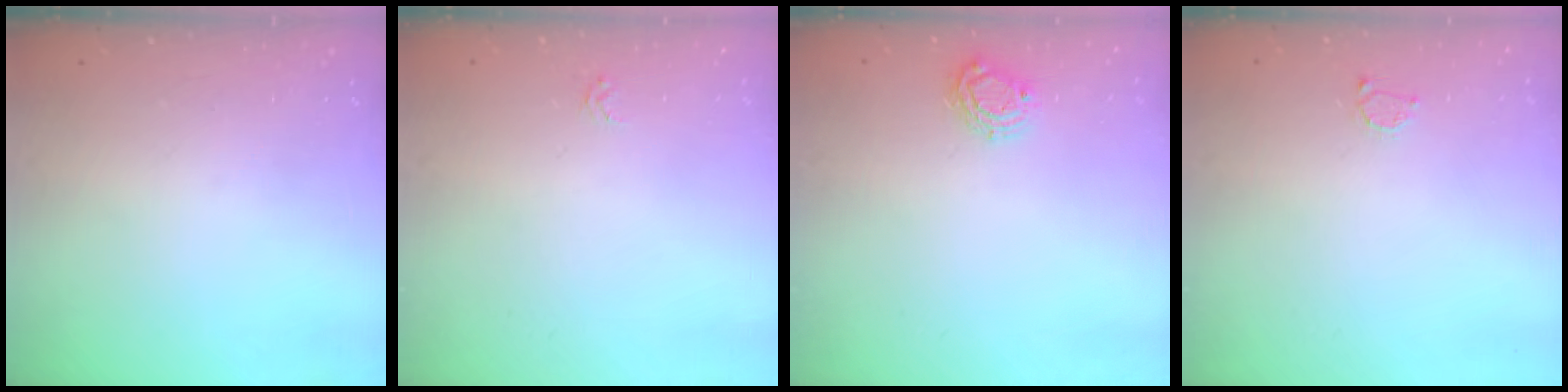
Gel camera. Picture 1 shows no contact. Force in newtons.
{"total": 1.9, "press": 1.9, "slide": 0.2}
{"total": 6.3, "press": 6.3, "slide": 0.4}
{"total": 2.6, "press": 2.5, "slide": 0.4}